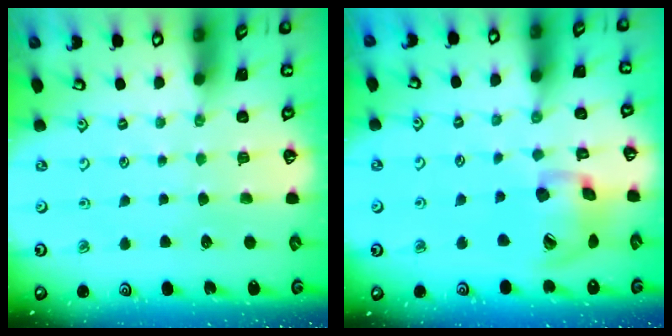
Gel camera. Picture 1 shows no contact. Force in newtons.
{"total": 15.4, "press": 15.2, "slide": 2.2}